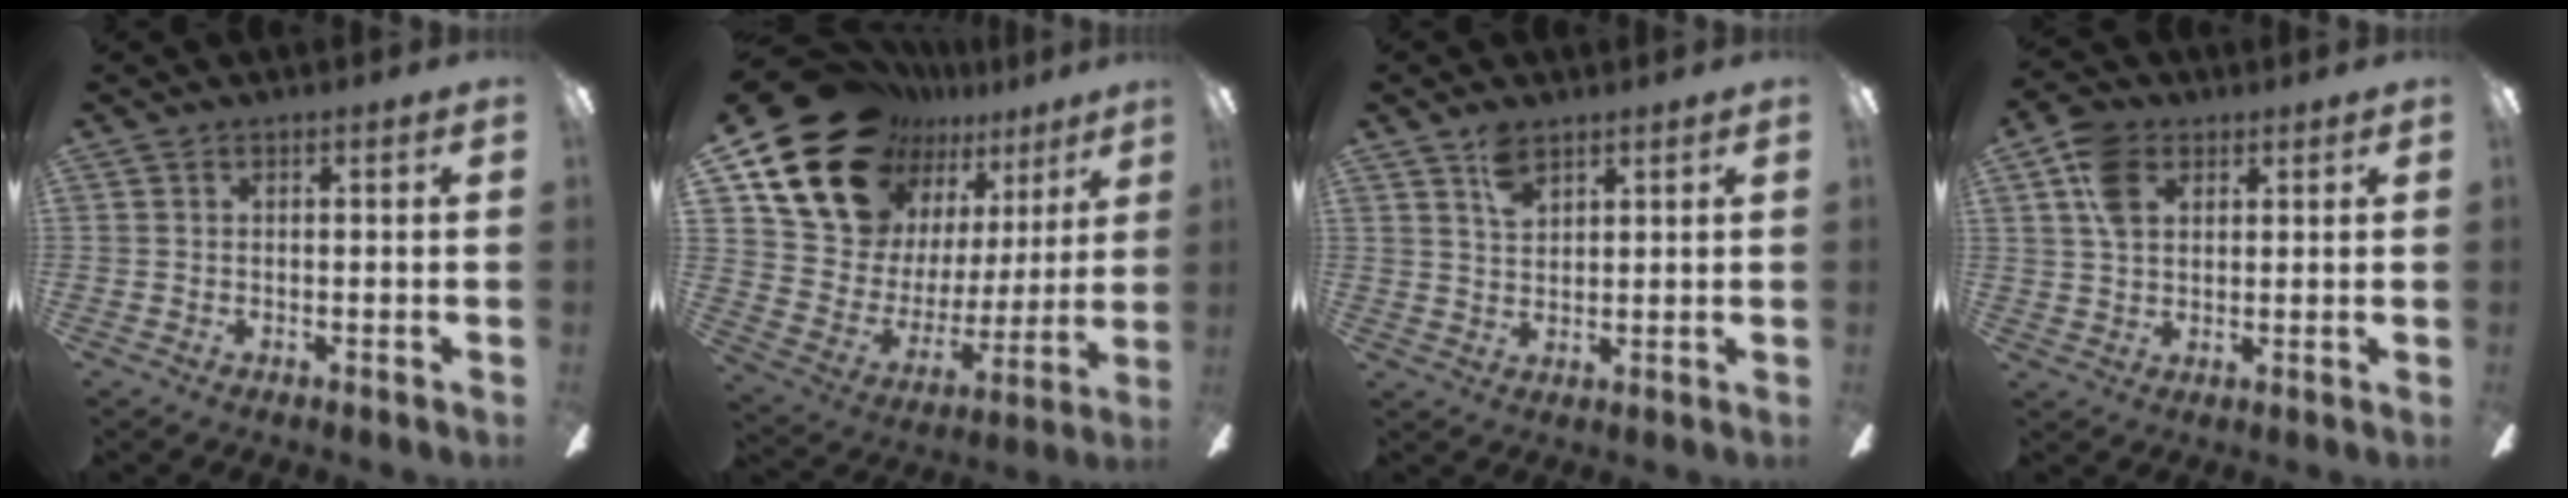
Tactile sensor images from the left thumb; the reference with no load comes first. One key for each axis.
{"total": 20.9, "fx": 15.4, "fy": 12.0, "fz": 7.6, "tx": -0.156, "ty": -0.103, "tz": 0.298}
{"total": 4.7, "fx": 3.2, "fy": 2.5, "fz": 2.4, "tx": -0.039, "ty": -0.007, "tz": 0.057}
{"total": 8.7, "fx": 4.0, "fy": 6.0, "fz": 5.0, "tx": -0.094, "ty": 0.007, "tz": 0.078}